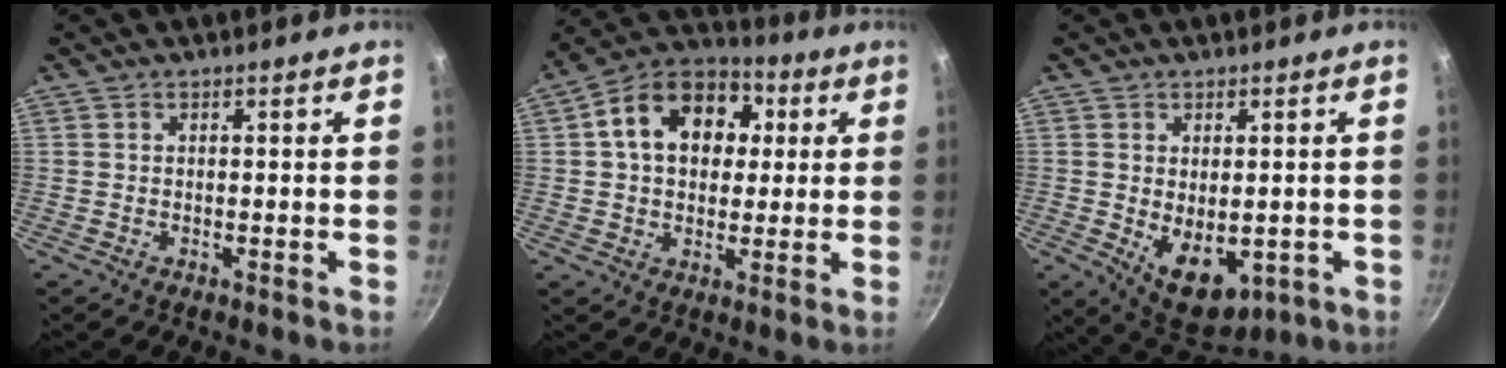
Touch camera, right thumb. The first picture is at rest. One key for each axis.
{"total": 16.2, "fx": 3.4, "fy": 11.9, "fz": 10.4, "tx": -0.144, "ty": 0.025, "tz": 0.039}
{"total": 9.9, "fx": -1.6, "fy": 6.2, "fz": 7.6, "tx": -0.091, "ty": -0.014, "tz": -0.001}